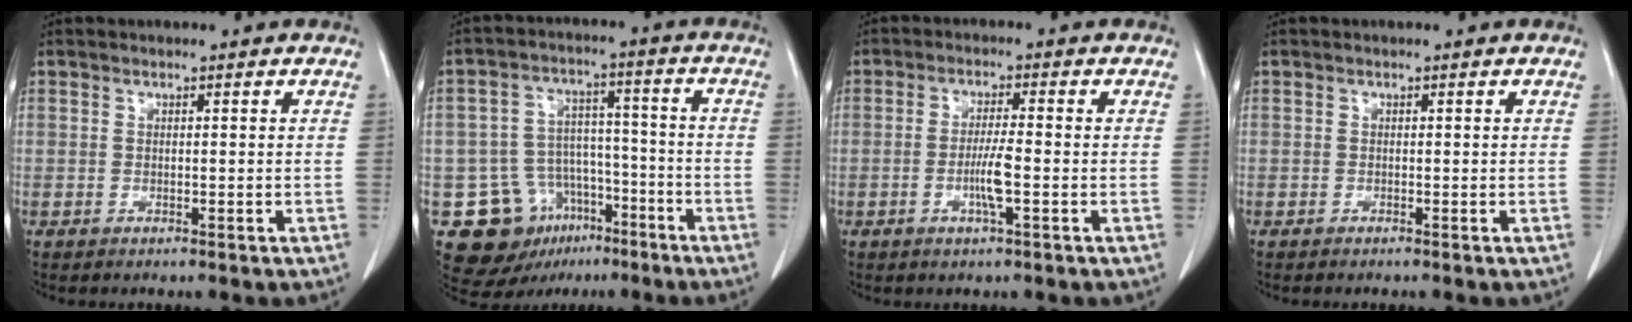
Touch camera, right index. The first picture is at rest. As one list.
[{"total": 12.4, "force": [-6.4, 9.7, 4.2], "torque": [-0.067, 0.046, -0.089]}, {"total": 4.6, "force": [-1.2, 0.1, 4.4], "torque": [-0.085, -0.006, -0.024]}, {"total": 0.0}]